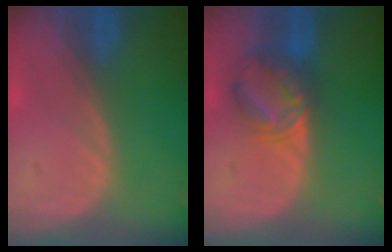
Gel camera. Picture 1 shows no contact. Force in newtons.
{"total": 6.6, "press": 6.2, "slide": 2.2}